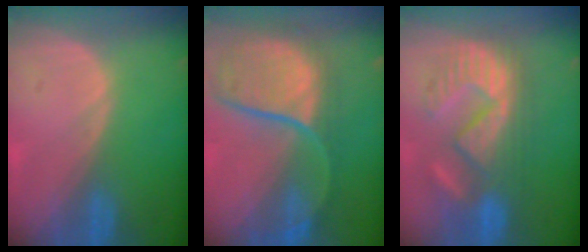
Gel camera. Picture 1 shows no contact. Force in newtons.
{"total": 11.6, "press": 9.9, "slide": 6.1}
{"total": 10.3, "press": 10.2, "slide": 1.7}